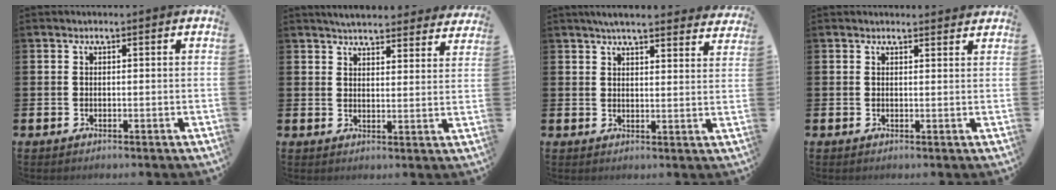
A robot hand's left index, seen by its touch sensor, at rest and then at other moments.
{"total": 4.8, "force": [4.7, 0.6, 0.8], "torque": [-0.021, -0.029, 0.083]}
{"total": 5.0, "force": [4.8, 0.3, 1.6], "torque": [-0.033, -0.020, 0.084]}
{"total": 1.3, "force": [1.3, 0.1, 0.0], "torque": [0.005, -0.008, 0.023]}